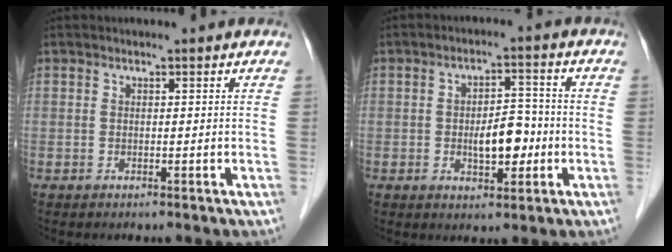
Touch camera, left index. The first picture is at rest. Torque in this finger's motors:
{"motor_torque": [0.10, 0.06, 0.12, 0.03]}